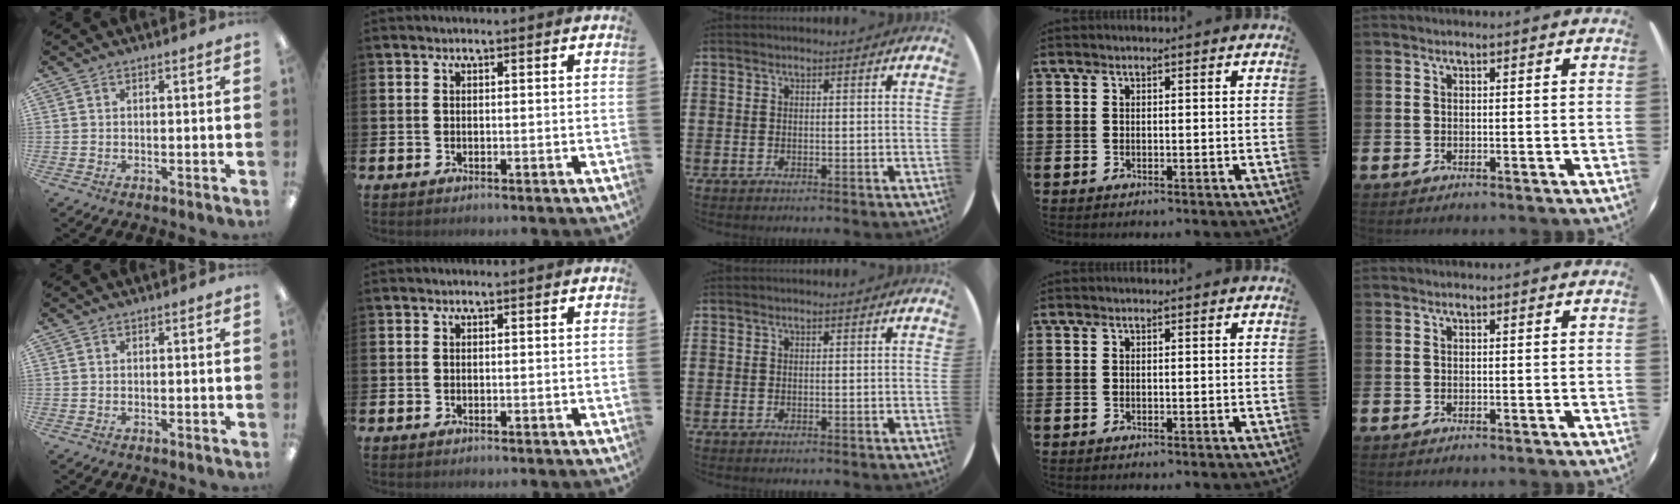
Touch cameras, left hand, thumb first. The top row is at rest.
{}